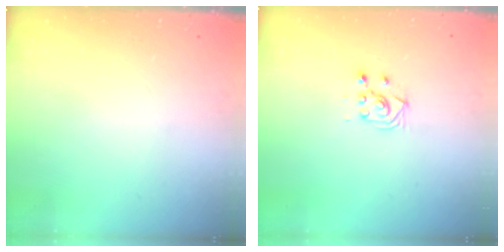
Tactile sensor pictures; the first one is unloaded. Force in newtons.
{"total": 3.7, "press": 3.6, "slide": 0.9}